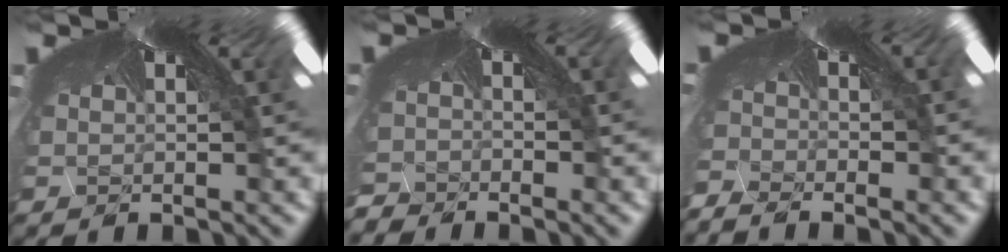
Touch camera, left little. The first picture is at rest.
{"total": 4.4, "force": [-4.4, 0.3, -0.5], "torque": [-0.020, -0.051, -0.047]}
{"total": 5.6, "force": [-5.6, -0.1, 0.0], "torque": [-0.015, -0.058, -0.060]}